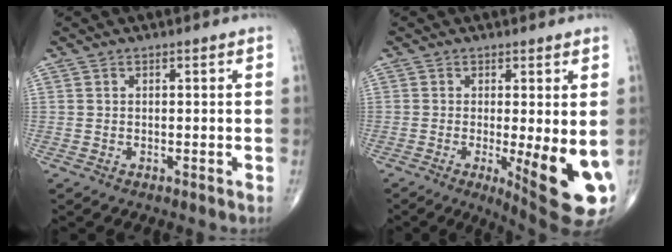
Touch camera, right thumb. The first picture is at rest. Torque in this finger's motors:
{"motor_torque": [0.16, 0.93, 0.58, 0.17, 0.32]}